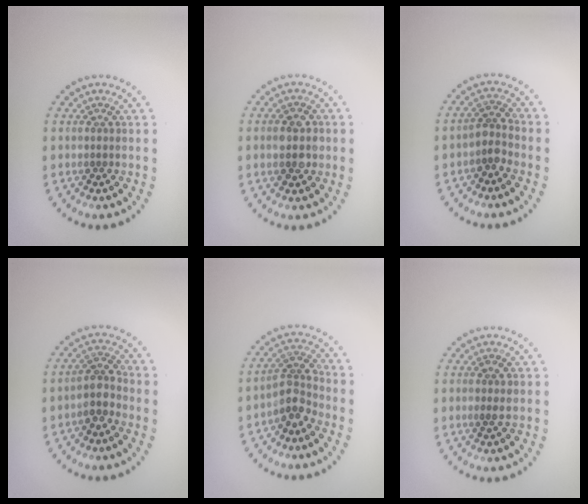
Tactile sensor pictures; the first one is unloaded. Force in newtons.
{"total": 2.7, "press": 2.7, "slide": 0.2}
{"total": 1.8, "press": 1.4, "slide": 1.1}
{"total": 2.4, "press": 2.0, "slide": 1.3}
{"total": 2.8, "press": 2.2, "slide": 1.7}
{"total": 1.1, "press": 1.0, "slide": 0.4}